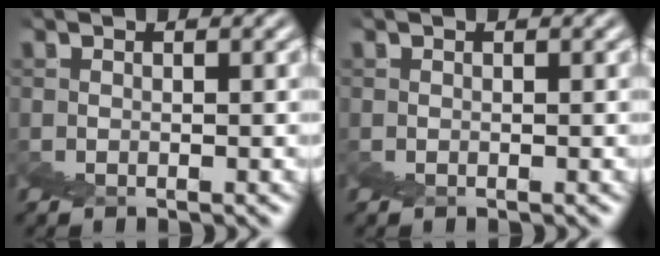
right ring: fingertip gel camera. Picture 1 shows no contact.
{"total": 0.0}